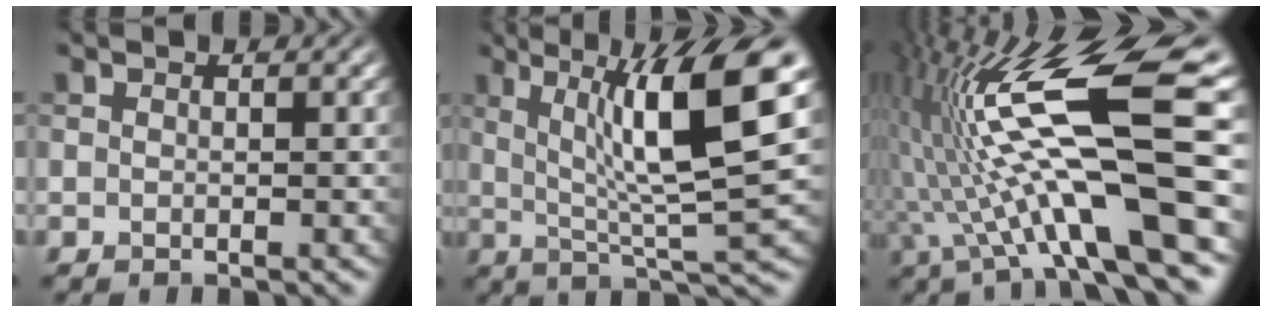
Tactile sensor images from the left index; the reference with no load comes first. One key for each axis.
{"total": 10.8, "fx": 2.9, "fy": 1.8, "fz": 10.2, "tx": -0.150, "ty": -0.001, "tz": 0.054}
{"total": 15.4, "fx": -0.2, "fy": 3.0, "fz": 15.1, "tx": -0.274, "ty": 0.021, "tz": 0.004}